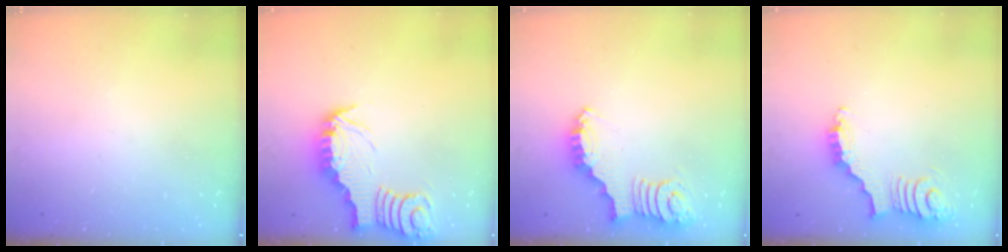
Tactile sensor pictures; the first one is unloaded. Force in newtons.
{"total": 3.1, "press": 3.1, "slide": 0.3}
{"total": 2.7, "press": 2.7, "slide": 0.6}
{"total": 3.7, "press": 3.7, "slide": 0.6}